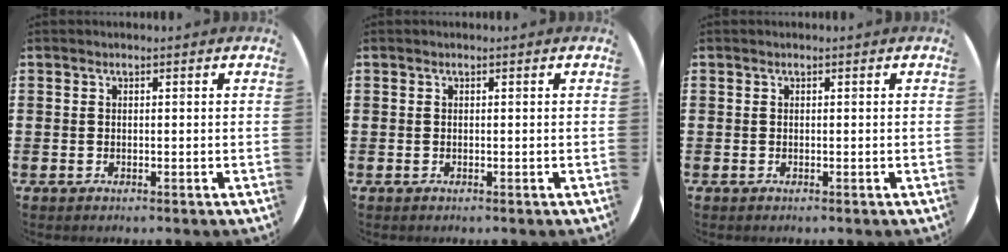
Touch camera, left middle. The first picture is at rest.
{"total": 0.0}
{"total": 0.0}